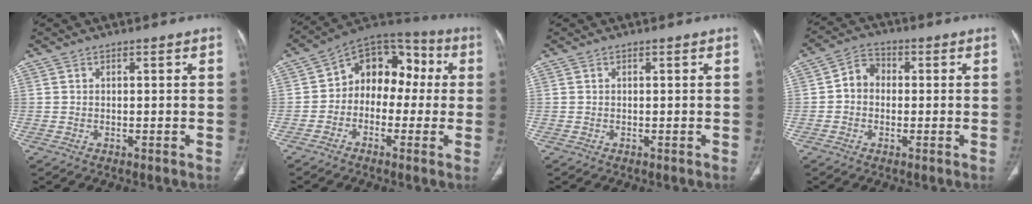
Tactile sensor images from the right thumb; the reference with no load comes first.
{"total": 13.2, "force": [0.2, 9.7, 9.0], "torque": [-0.076, 0.050, -0.018]}
{"total": 0.0}
{"total": 5.5, "force": [-0.1, 4.6, 3.0], "torque": [-0.036, 0.018, -0.013]}